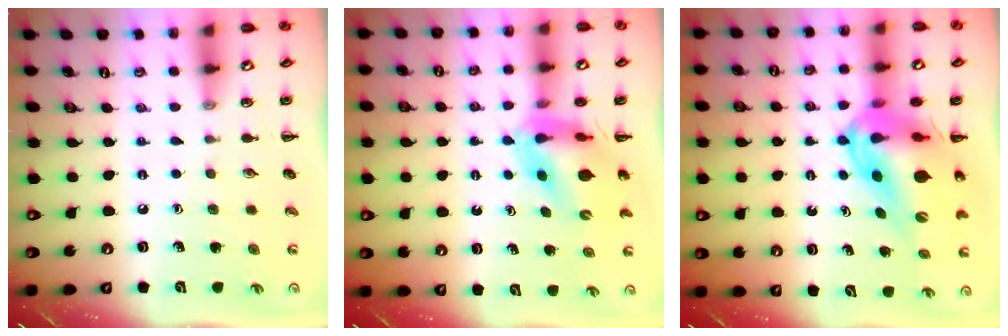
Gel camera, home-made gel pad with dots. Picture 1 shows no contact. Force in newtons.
{"total": 9.3, "press": 8.9, "slide": 2.8}
{"total": 16.8, "press": 15.9, "slide": 5.3}